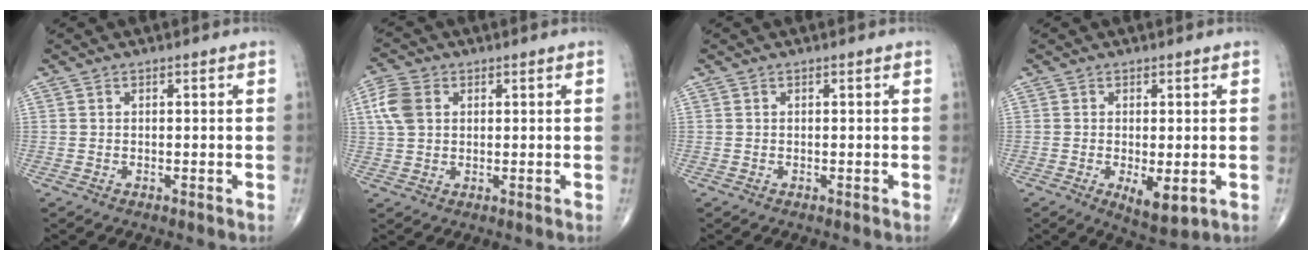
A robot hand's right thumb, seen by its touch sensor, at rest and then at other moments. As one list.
[{"total": 6.3, "force": [1.6, 4.5, 4.0], "torque": [-0.088, 0.008, 0.029]}, {"total": 0.0}, {"total": 5.7, "force": [-1.4, 2.2, 5.1], "torque": [-0.079, -0.018, -0.016]}]